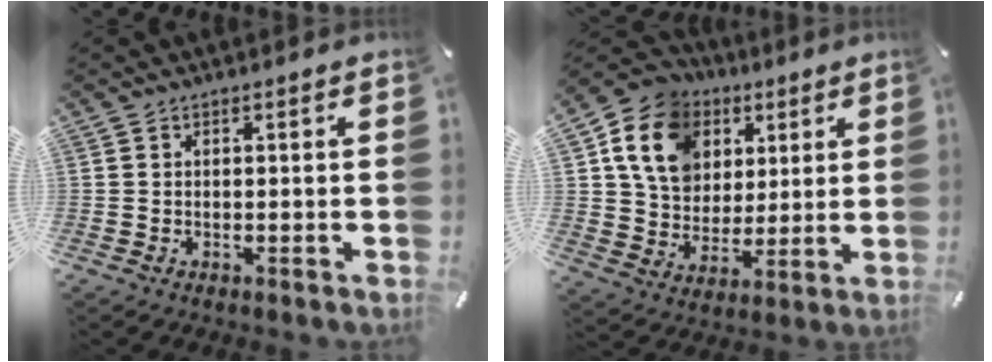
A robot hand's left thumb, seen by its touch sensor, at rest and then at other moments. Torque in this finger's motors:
{"motor_torque": [1.36, 1.36, 1.39, -1.38, 0.43]}